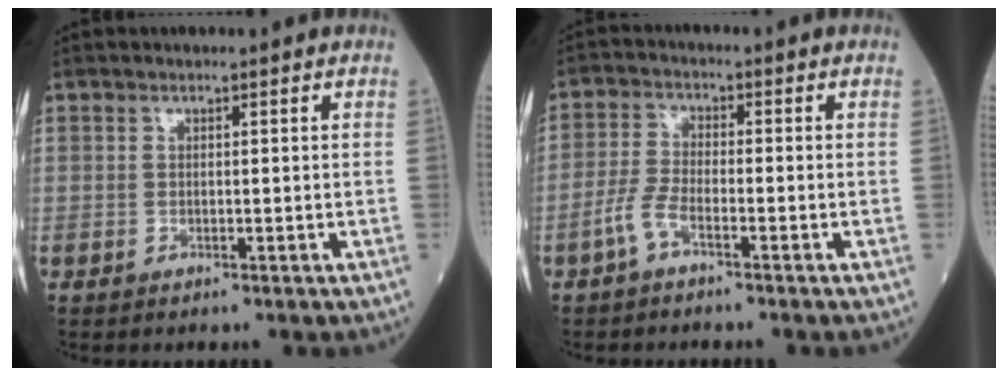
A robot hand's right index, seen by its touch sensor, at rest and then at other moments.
{"total": 3.7, "force": [-2.3, 0.8, 2.8], "torque": [-0.065, 0.001, -0.051]}